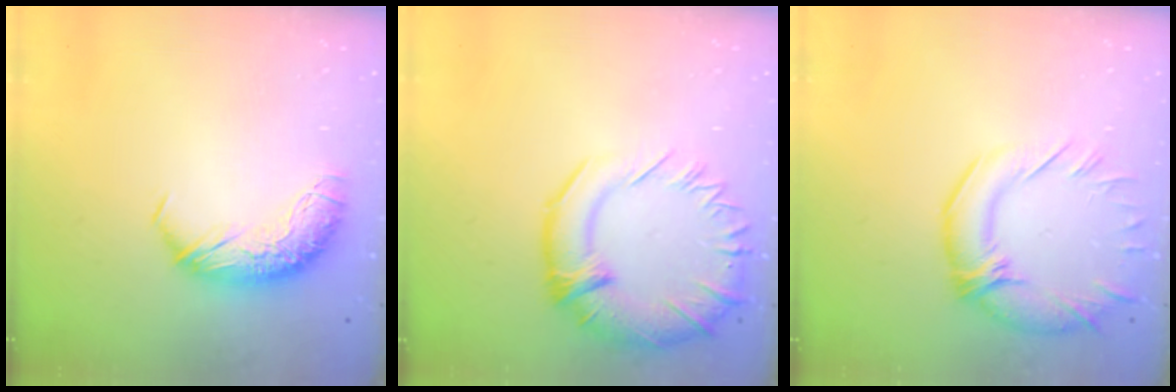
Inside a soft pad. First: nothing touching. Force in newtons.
{"total": 8.5, "press": 7.8, "slide": 3.4}
{"total": 5.3, "press": 4.5, "slide": 2.7}